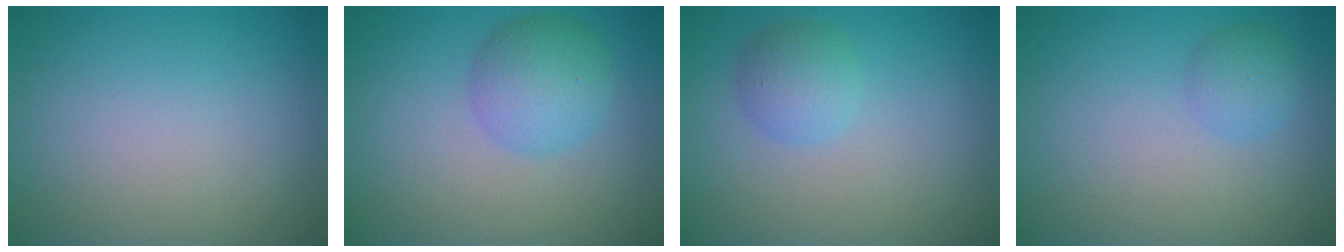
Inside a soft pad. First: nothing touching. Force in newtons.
{"total": 3.7, "press": 3.7, "slide": 0.2}
{"total": 2.4, "press": 2.4, "slide": 0.1}
{"total": 1.9, "press": 1.9, "slide": 0.1}